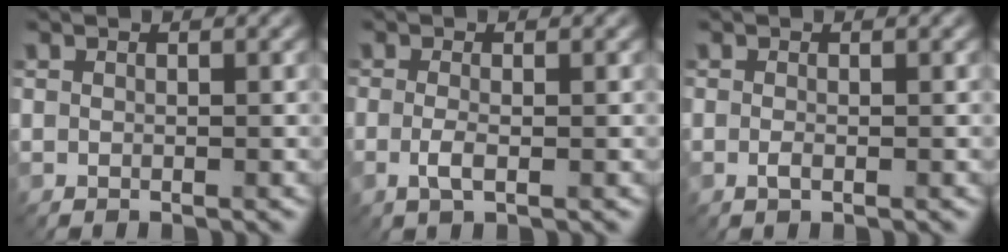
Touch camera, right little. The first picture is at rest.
{"total": 1.8, "force": [-0.4, 0.4, 1.6], "torque": [-0.037, -0.002, -0.013]}
{"total": 0.7, "force": [-0.2, 0.2, 0.7], "torque": [-0.015, -0.002, -0.005]}